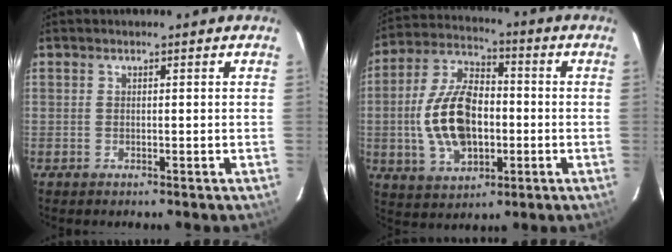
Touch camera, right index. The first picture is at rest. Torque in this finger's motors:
{"motor_torque": [1.61, 0.49, 0.51, 0.12]}